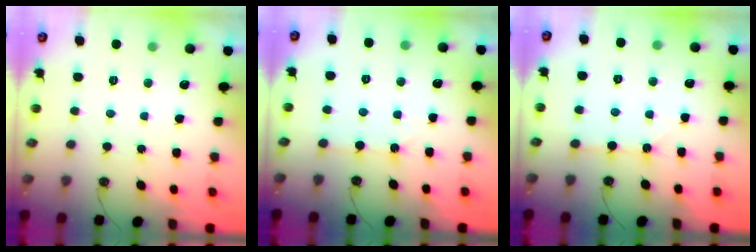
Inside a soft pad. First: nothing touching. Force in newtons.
{"total": 2.2, "press": 2.1, "slide": 0.3}
{"total": 2.6, "press": 2.5, "slide": 0.4}